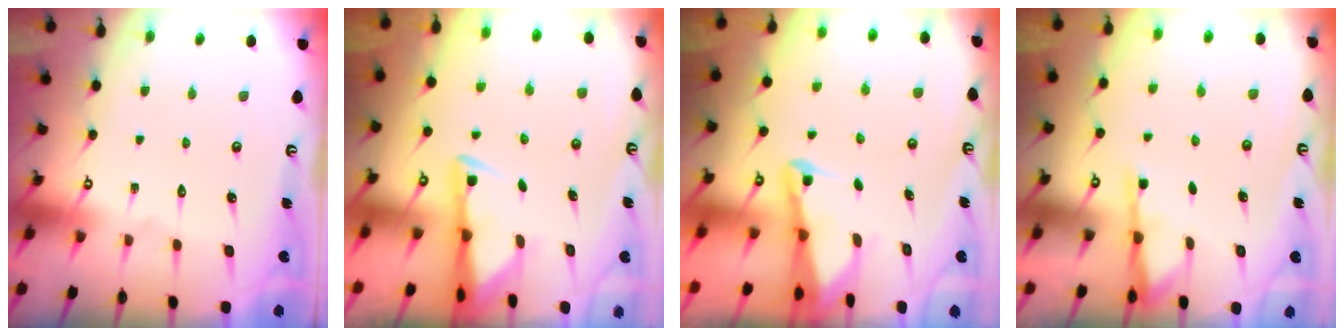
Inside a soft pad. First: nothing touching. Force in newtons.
{"total": 3.0, "press": 2.9, "slide": 0.6}
{"total": 2.6, "press": 2.5, "slide": 0.6}
{"total": 2.8, "press": 2.7, "slide": 0.5}